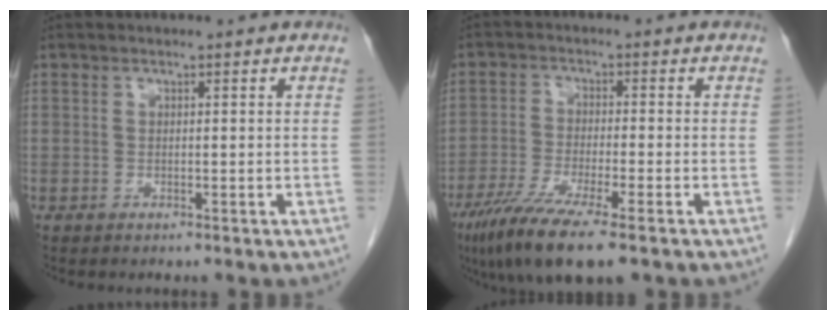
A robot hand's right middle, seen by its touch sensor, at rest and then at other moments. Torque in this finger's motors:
{"motor_torque": [1.16, -0.97, 0.18, 0.10]}